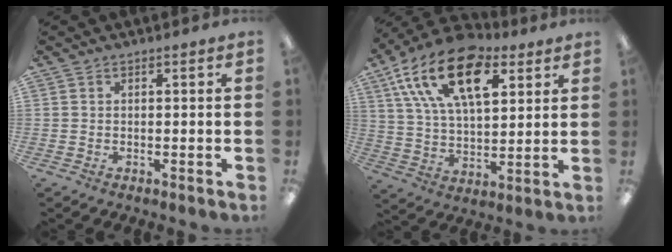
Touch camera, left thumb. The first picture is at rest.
{"total": 20.9, "force": [10.7, 10.9, 14.4], "torque": [-0.260, -0.039, 0.186]}